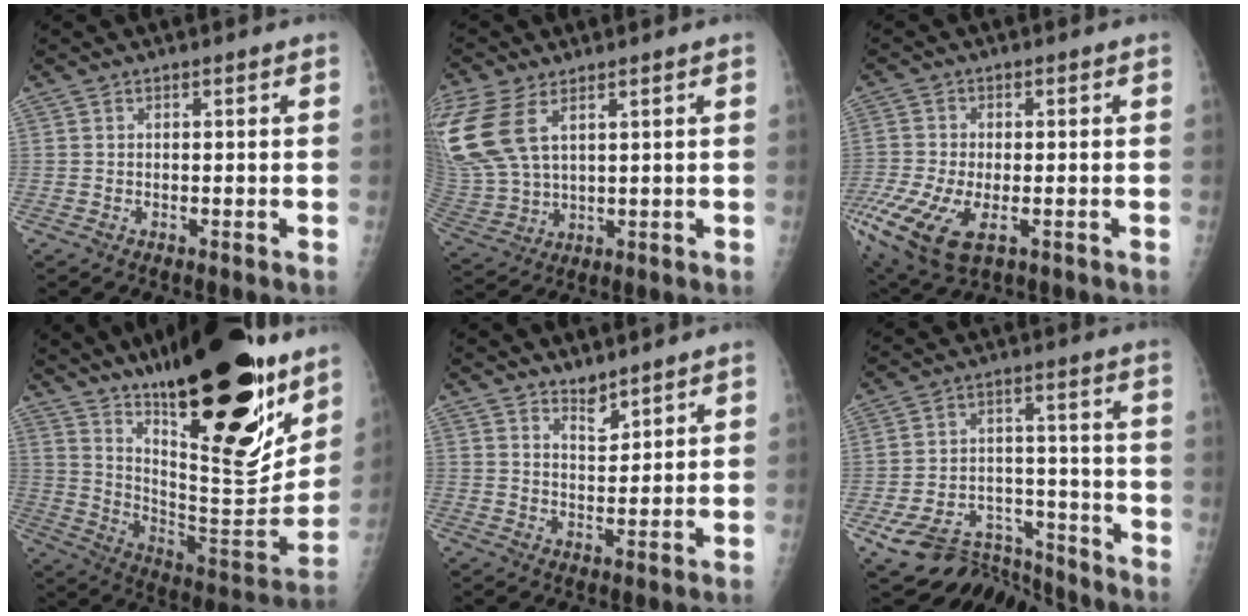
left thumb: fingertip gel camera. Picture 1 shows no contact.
{"total": 17.3, "force": [7.5, 9.7, 12.1], "torque": [-0.311, -0.007, 0.159]}
{"total": 16.4, "force": [-6.6, 8.5, 12.3], "torque": [-0.312, -0.022, -0.111]}
{"total": 31.1, "force": [18.8, 9.0, 23.1], "torque": [-0.322, -0.090, 0.305]}
{"total": 3.8, "force": [3.2, 1.4, 1.4], "torque": [-0.010, -0.029, 0.058]}
{"total": 15.8, "force": [-13.5, 7.4, 3.7], "torque": [-0.039, 0.090, -0.207]}